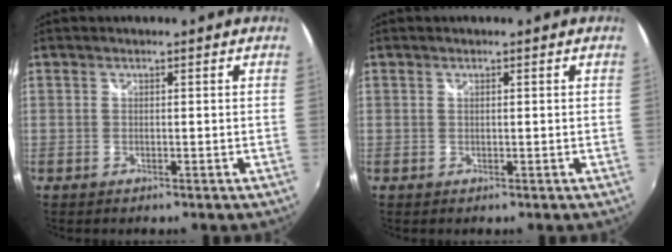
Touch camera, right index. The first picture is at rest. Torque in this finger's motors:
{"motor_torque": [-0.13, 0.13, 0.11, 0.01]}